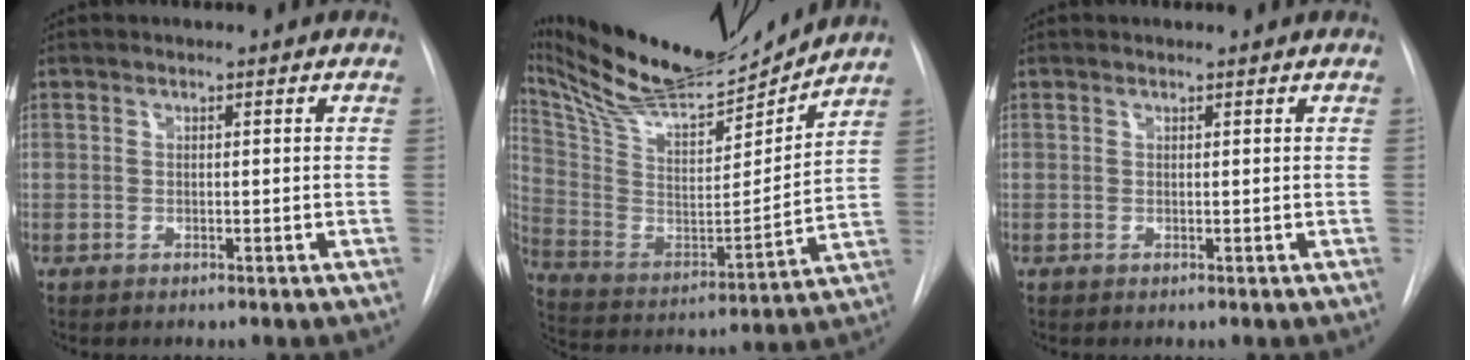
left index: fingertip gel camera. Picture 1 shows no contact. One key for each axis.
{"total": 20.8, "fx": 18.9, "fy": 2.3, "fz": 8.3, "tx": -0.166, "ty": -0.018, "tz": 0.322}
{"total": 0.0}